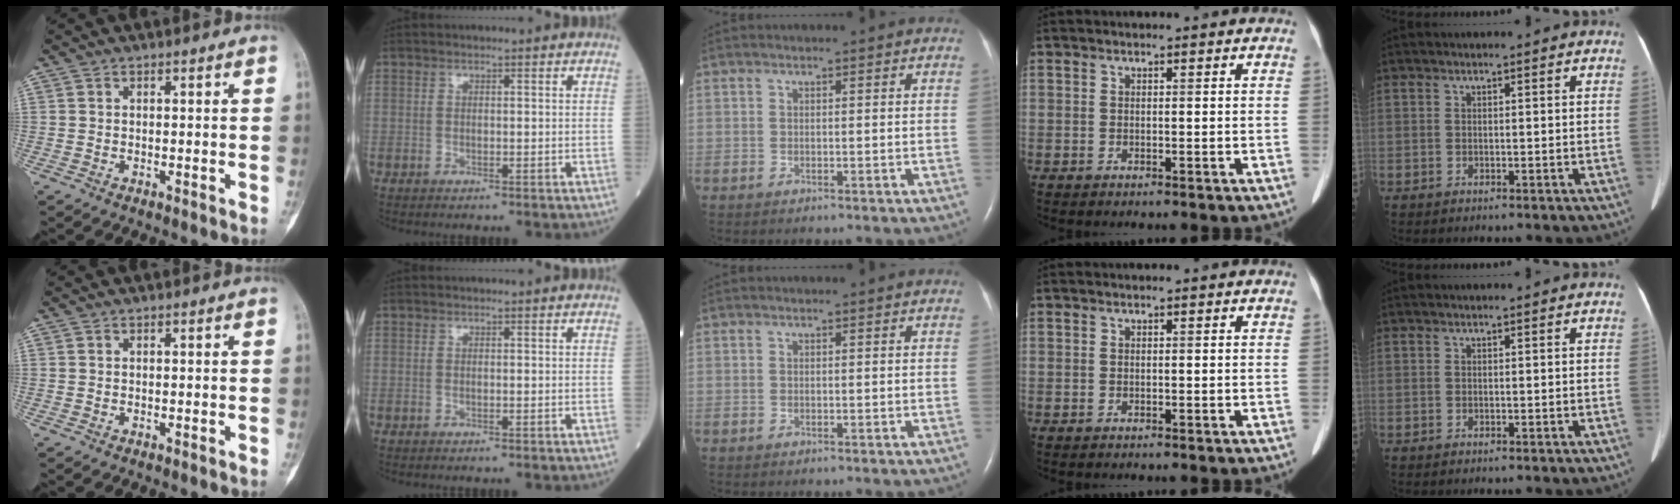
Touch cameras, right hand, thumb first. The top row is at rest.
{}